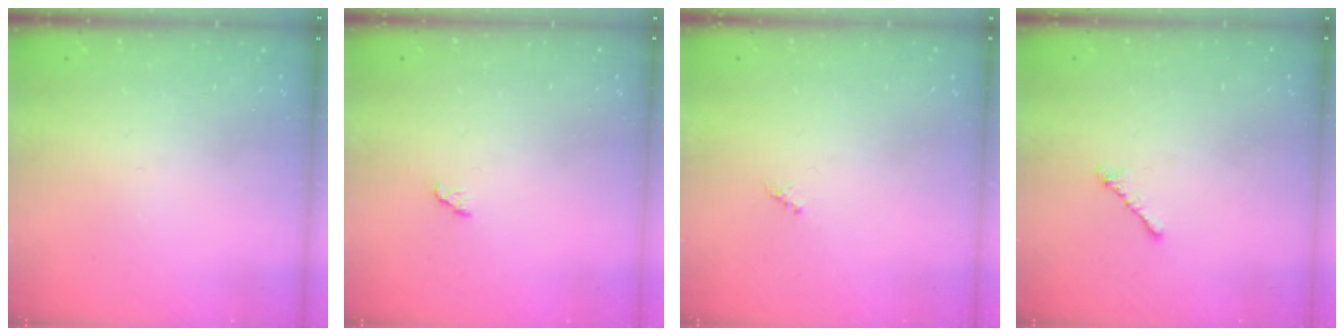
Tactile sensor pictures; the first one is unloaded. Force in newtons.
{"total": 3.4, "press": 3.4, "slide": 0.4}
{"total": 0.0}
{"total": 1.8, "press": 1.7, "slide": 0.6}